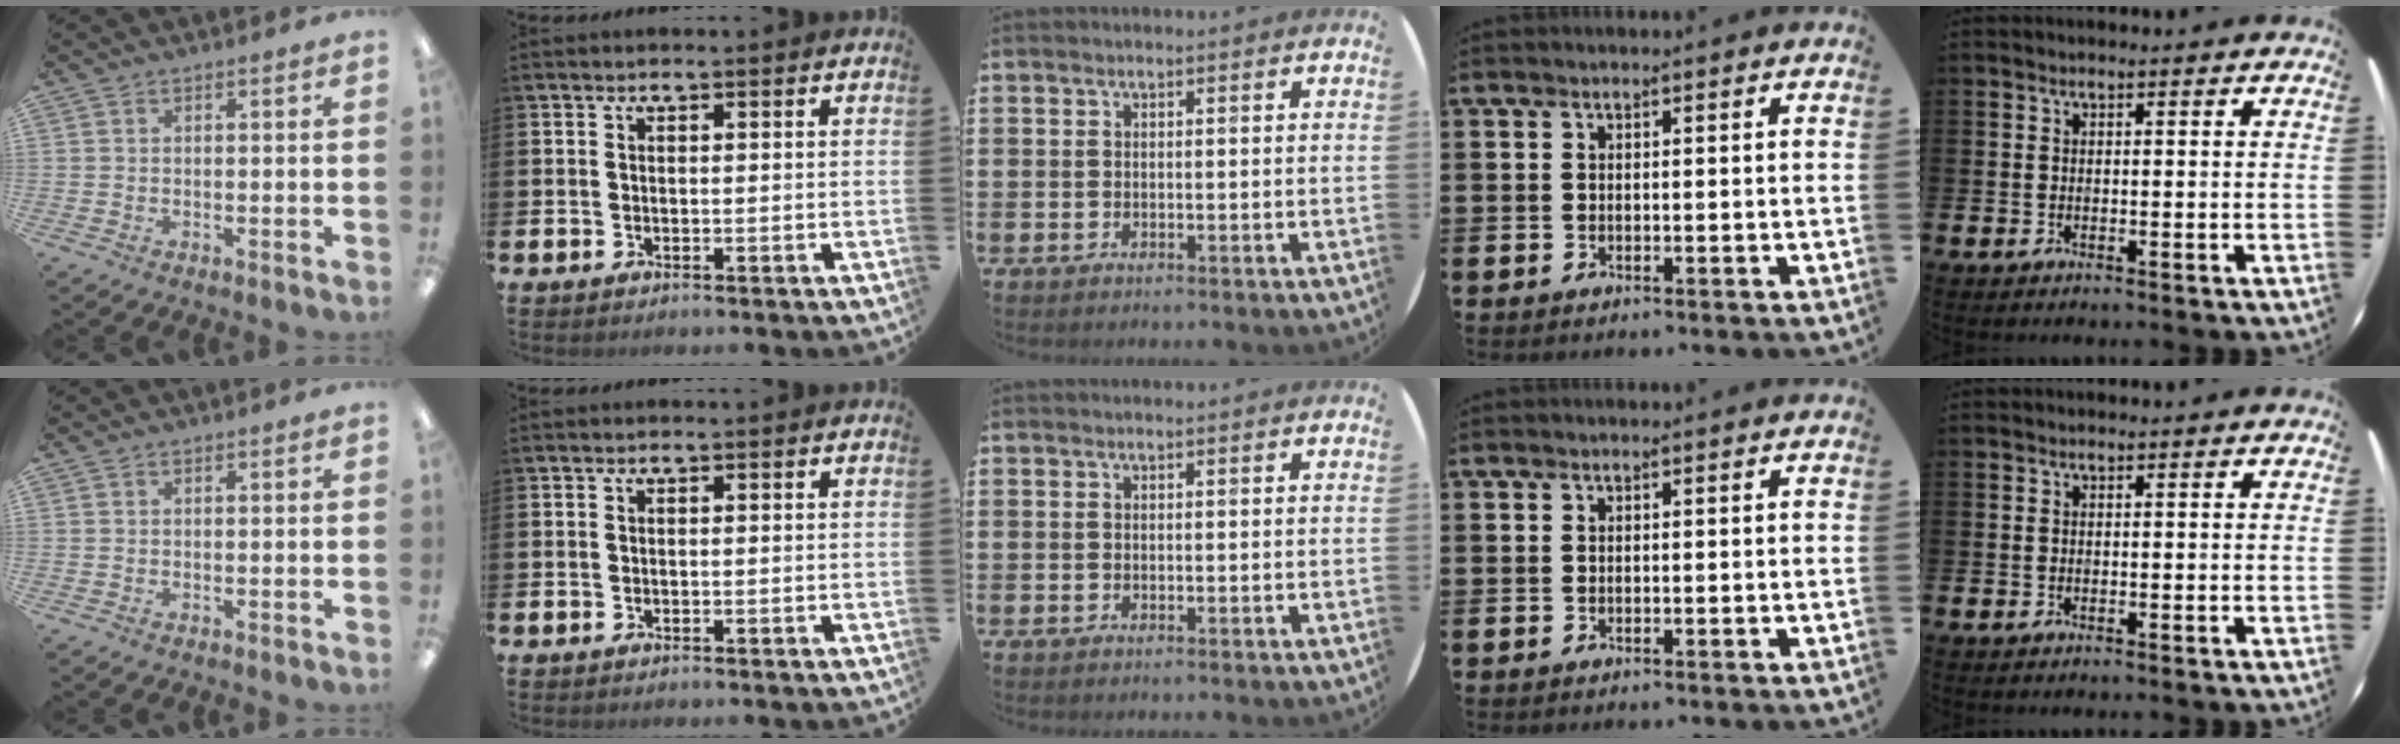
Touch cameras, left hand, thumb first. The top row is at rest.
{}